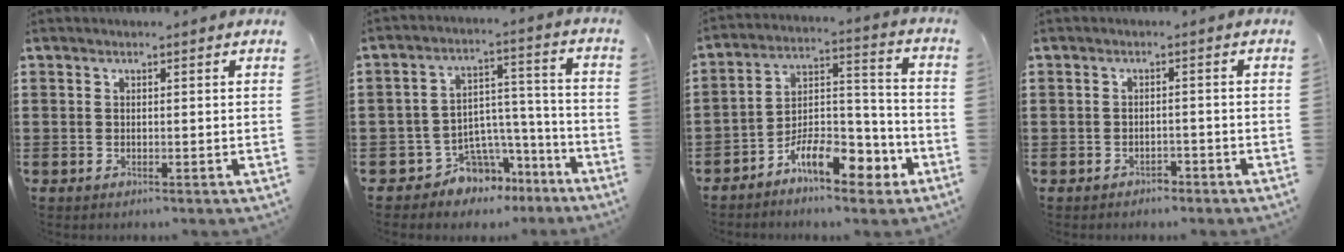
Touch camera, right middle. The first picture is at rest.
{"total": 7.4, "force": [-5.8, 4.4, 1.5], "torque": [-0.030, 0.021, -0.103]}
{"total": 9.5, "force": [-6.3, 4.1, 5.8], "torque": [-0.099, 0.021, -0.114]}
{"total": 1.6, "force": [-1.4, 0.6, -0.1], "torque": [-0.004, 0.004, -0.033]}